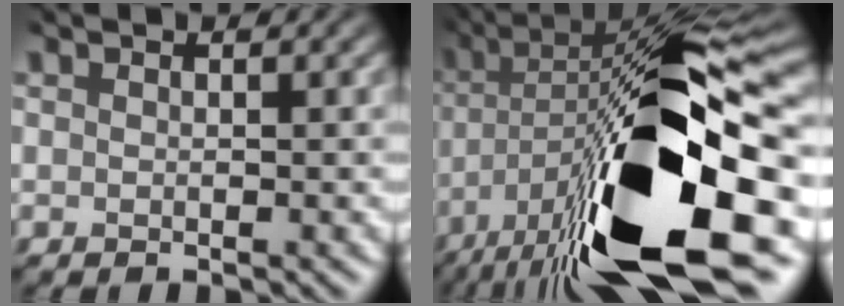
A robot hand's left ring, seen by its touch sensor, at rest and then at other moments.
{"total": 19.4, "force": [-8.1, 5.9, 16.6], "torque": [-0.279, -0.008, -0.134]}